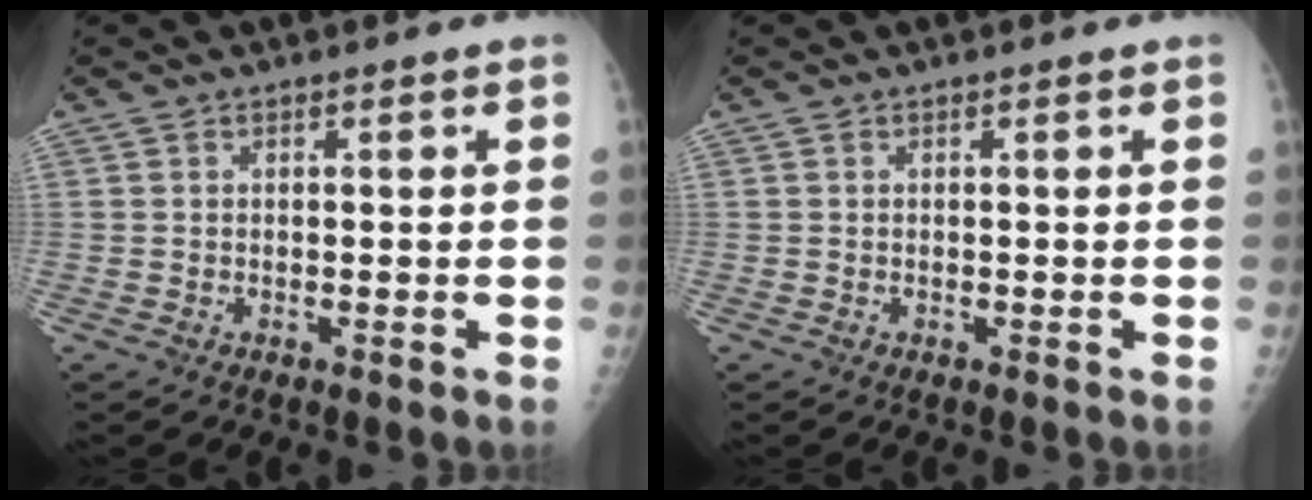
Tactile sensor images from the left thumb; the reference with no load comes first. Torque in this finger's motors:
{"motor_torque": [0.03, 0.03, -0.03, -0.01, 0.00]}